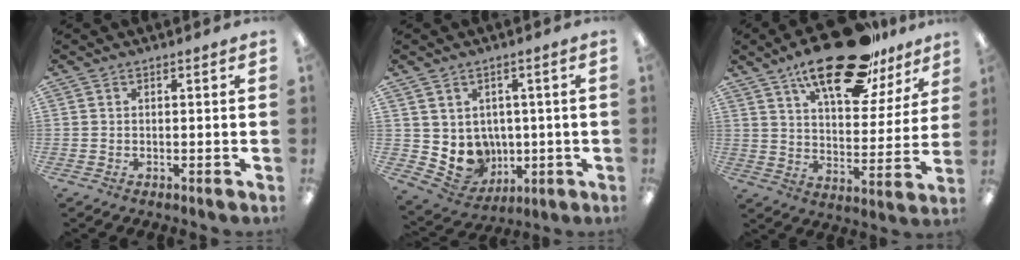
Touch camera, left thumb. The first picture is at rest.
{"total": 6.9, "force": [1.2, 6.6, 1.5], "torque": [-0.047, -0.018, 0.034]}
{"total": 23.1, "force": [16.1, 8.9, 13.9], "torque": [-0.213, -0.085, 0.268]}